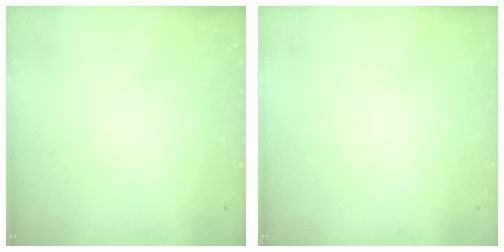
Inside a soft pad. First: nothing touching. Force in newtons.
{"total": 1.7, "press": 1.6, "slide": 0.1}